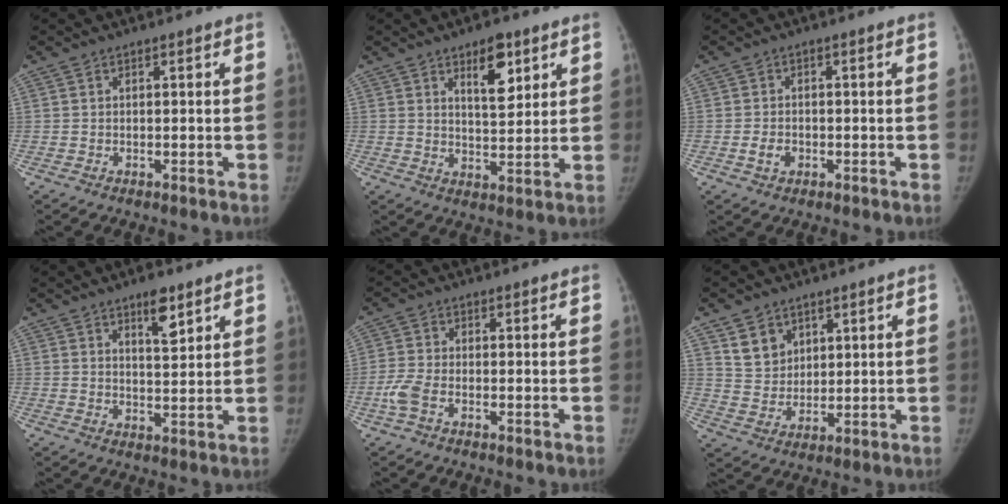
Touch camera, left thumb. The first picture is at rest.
{"total": 7.7, "force": [4.2, 3.4, 5.5], "torque": [-0.057, -0.026, 0.065]}
{"total": 2.6, "force": [-0.8, 1.9, 1.5], "torque": [-0.021, 0.005, -0.011]}
{"total": 5.3, "force": [3.4, 1.9, 3.7], "torque": [-0.039, -0.023, 0.054]}
{"total": 3.9, "force": [-1.9, 1.9, 2.9], "torque": [-0.077, 0.006, -0.044]}
{"total": 6.7, "force": [3.8, 5.1, 2.1], "torque": [-0.008, -0.028, 0.078]}